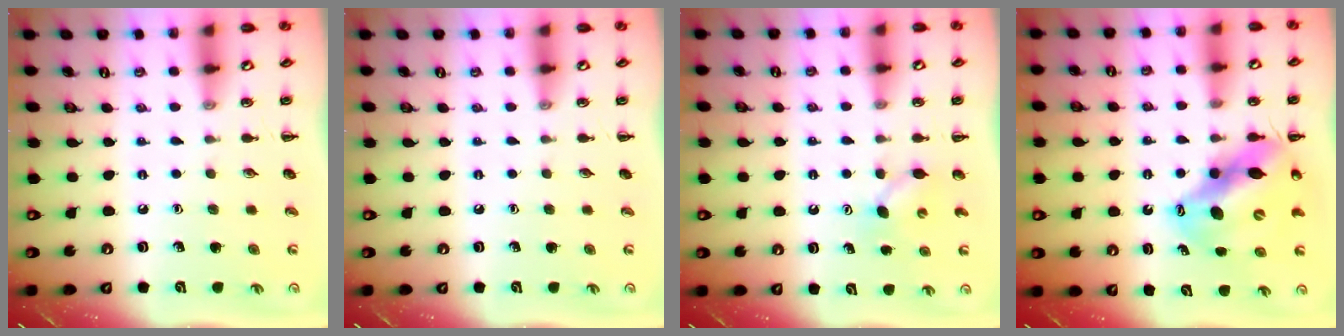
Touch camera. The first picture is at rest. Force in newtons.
{"total": 0.0}
{"total": 4.1, "press": 3.9, "slide": 1.2}
{"total": 13.8, "press": 13.4, "slide": 3.5}